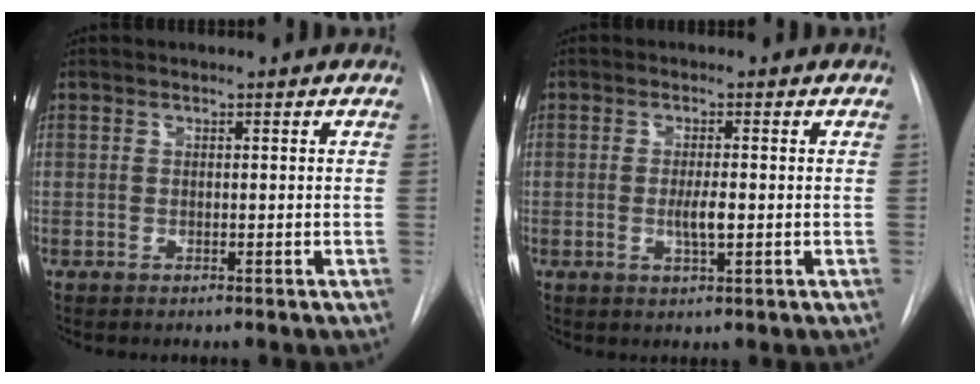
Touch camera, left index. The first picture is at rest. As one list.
[{"total": 2.9, "force": [-1.2, 0.5, 2.7], "torque": [-0.050, -0.009, -0.018]}]